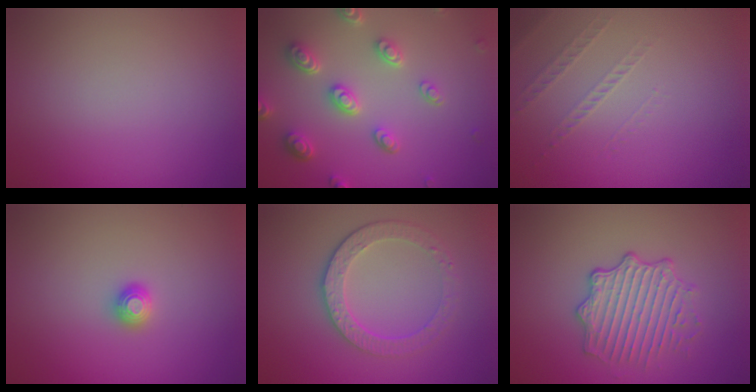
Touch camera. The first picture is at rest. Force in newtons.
{"total": 4.6, "press": 3.8, "slide": 2.7}
{"total": 1.1, "press": 0.6, "slide": 0.9}
{"total": 0.9, "press": 0.9, "slide": 0.0}
{"total": 3.8, "press": 3.2, "slide": 2.1}
{"total": 4.2, "press": 3.8, "slide": 1.8}